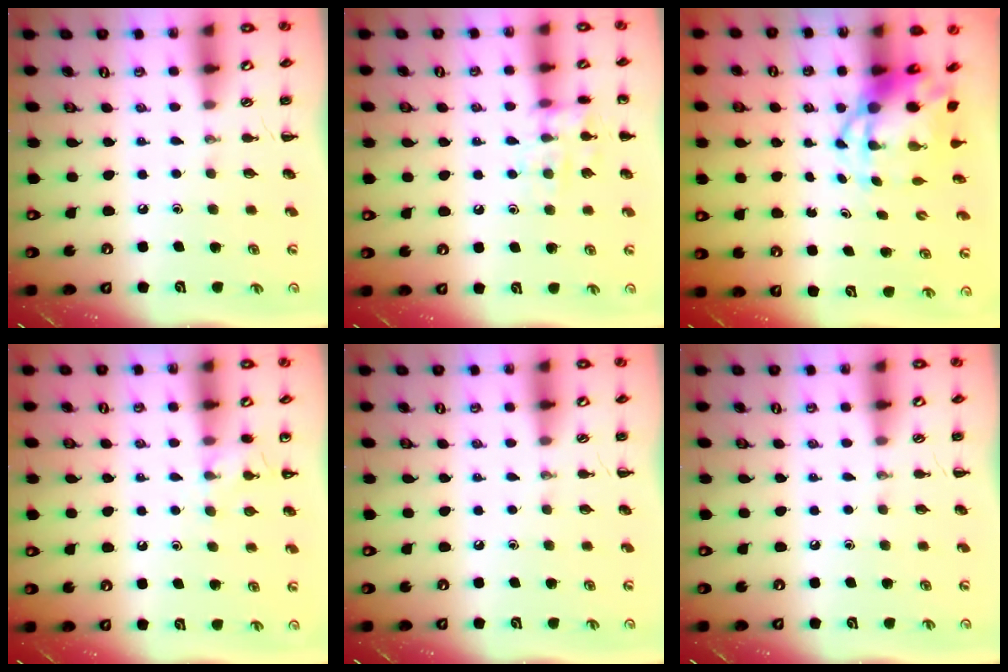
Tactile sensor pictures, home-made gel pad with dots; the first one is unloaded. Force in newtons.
{"total": 10.3, "press": 10.3, "slide": 1.2}
{"total": 6.6, "press": 6.3, "slide": 1.8}
{"total": 5.8, "press": 5.7, "slide": 1.3}
{"total": 0.0}
{"total": 0.0}